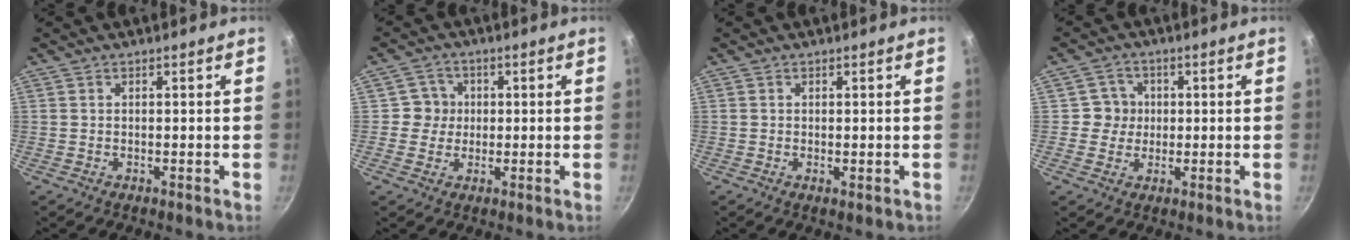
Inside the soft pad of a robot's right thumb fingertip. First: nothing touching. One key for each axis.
{"total": 4.2, "fx": 0.3, "fy": 4.2, "fz": 0.6, "tx": 0.025, "ty": 0.005, "tz": -0.004}
{"total": 0.7, "fx": 0.0, "fy": 0.3, "fz": 0.6, "tx": -0.009, "ty": -0.004, "tz": -0.001}
{"total": 4.4, "fx": 0.3, "fy": 4.3, "fz": 0.6, "tx": 0.025, "ty": 0.005, "tz": -0.003}